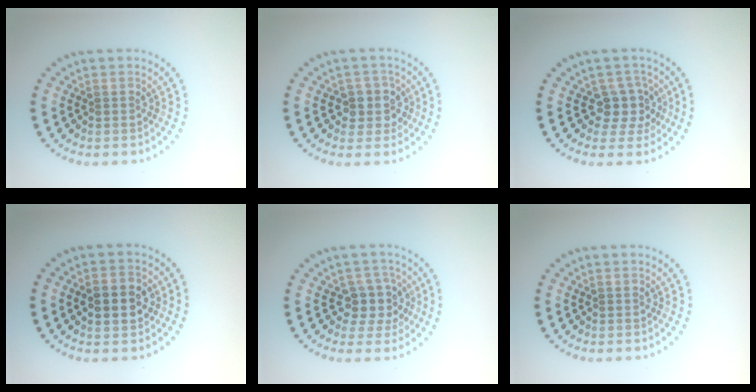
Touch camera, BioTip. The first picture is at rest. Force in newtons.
{"total": 2.6, "press": 2.2, "slide": 1.4}
{"total": 2.8, "press": 2.3, "slide": 1.6}
{"total": 4.0, "press": 4.0, "slide": 0.2}
{"total": 2.9, "press": 2.4, "slide": 1.6}
{"total": 0.0}